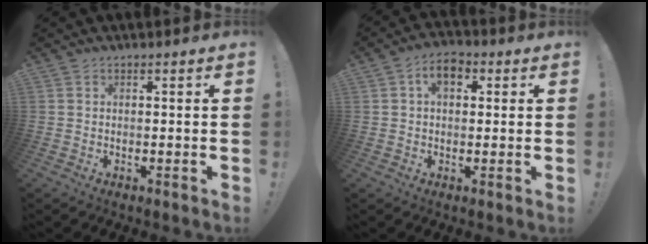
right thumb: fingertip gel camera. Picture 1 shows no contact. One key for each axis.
{"total": 6.3, "fx": 1.7, "fy": 4.2, "fz": 4.3, "tx": -0.066, "ty": 0.007, "tz": 0.029}